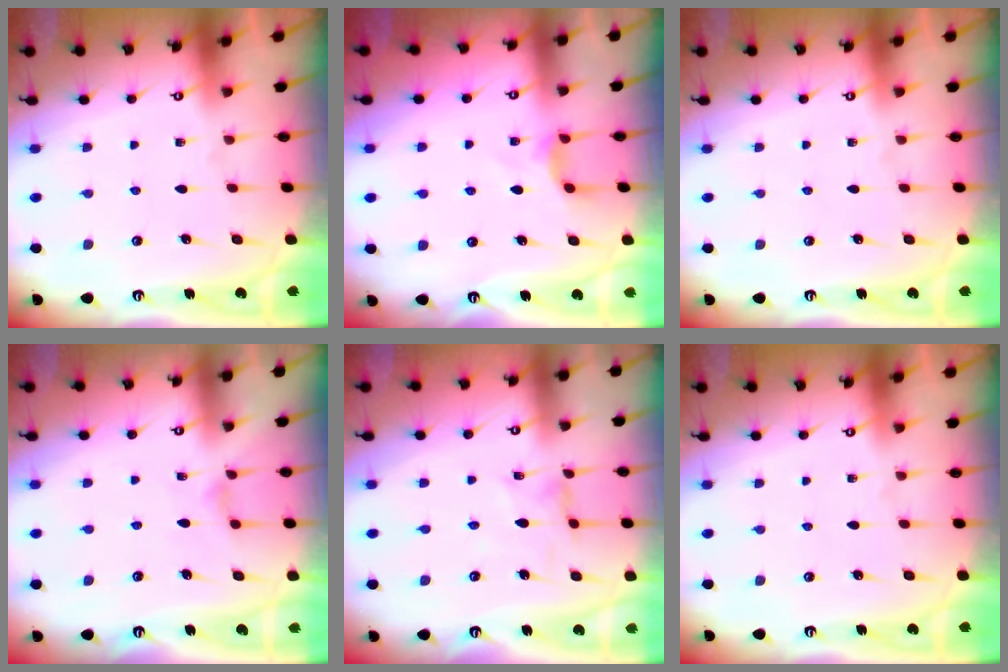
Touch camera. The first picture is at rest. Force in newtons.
{"total": 2.8, "press": 2.8, "slide": 0.3}
{"total": 0.0}
{"total": 3.1, "press": 3.1, "slide": 0.6}
{"total": 1.7, "press": 1.6, "slide": 0.3}
{"total": 0.0}